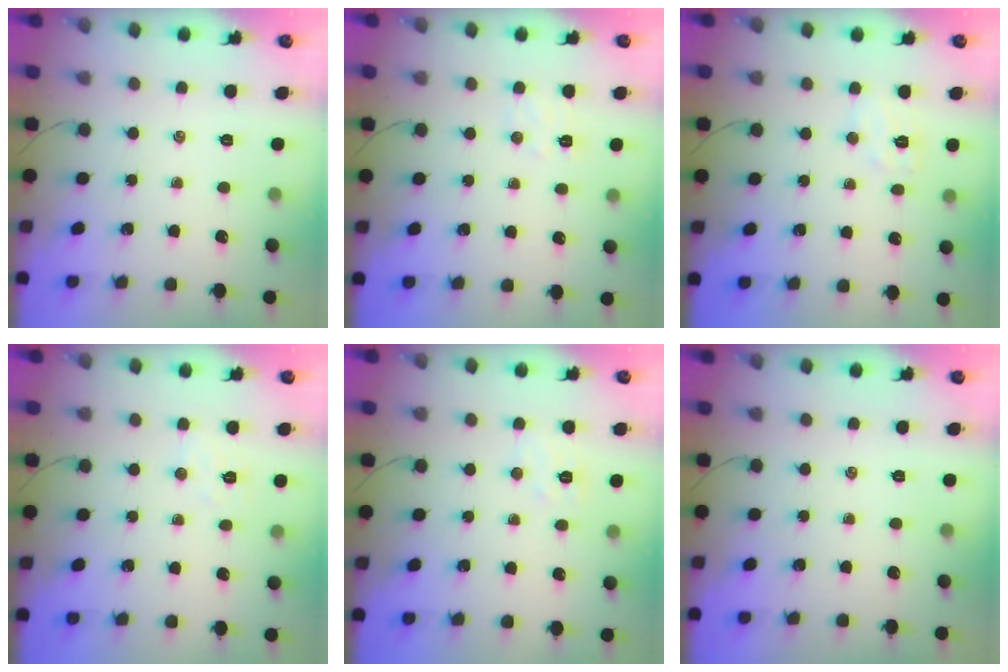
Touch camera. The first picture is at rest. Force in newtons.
{"total": 5.2, "press": 5.0, "slide": 1.2}
{"total": 5.9, "press": 5.7, "slide": 1.3}
{"total": 3.6, "press": 3.5, "slide": 0.8}
{"total": 5.0, "press": 4.9, "slide": 1.0}
{"total": 0.0}